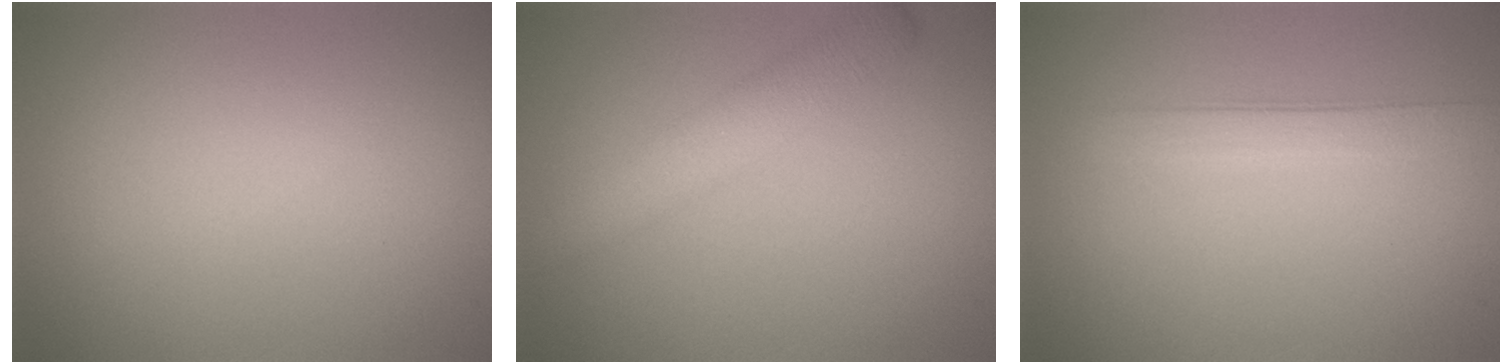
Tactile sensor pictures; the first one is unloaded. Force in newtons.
{"total": 3.4, "press": 3.4, "slide": 0.3}
{"total": 2.4, "press": 2.4, "slide": 0.2}